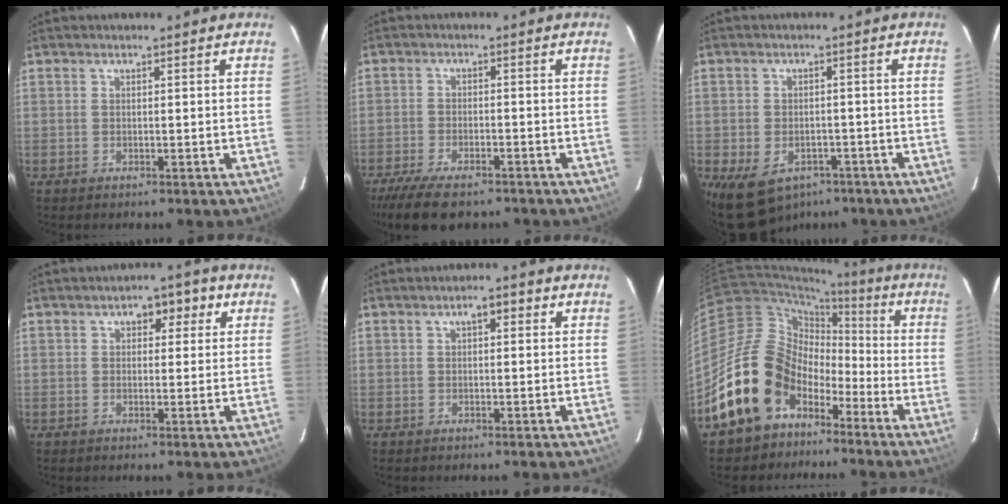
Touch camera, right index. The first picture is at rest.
{"total": 11.4, "force": [-9.0, 3.8, 5.9], "torque": [-0.143, -0.030, -0.153]}
{"total": 10.9, "force": [-6.3, 7.2, 5.2], "torque": [-0.117, -0.008, -0.080]}
{"total": 4.4, "force": [1.7, 3.0, 2.9], "torque": [-0.040, 0.021, 0.022]}
{"total": 2.7, "force": [1.0, 1.1, 2.2], "torque": [-0.034, 0.013, 0.013]}
{"total": 15.4, "force": [-8.5, 11.3, 6.1], "torque": [-0.129, 0.031, -0.134]}